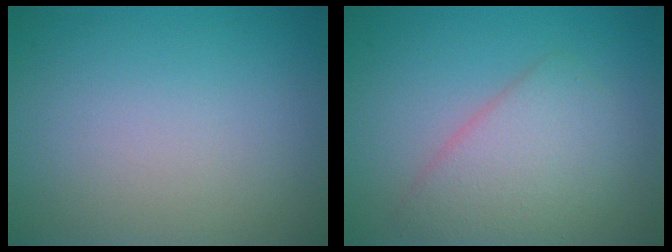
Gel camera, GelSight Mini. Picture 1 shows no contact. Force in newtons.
{"total": 4.1, "press": 4.1, "slide": 0.1}